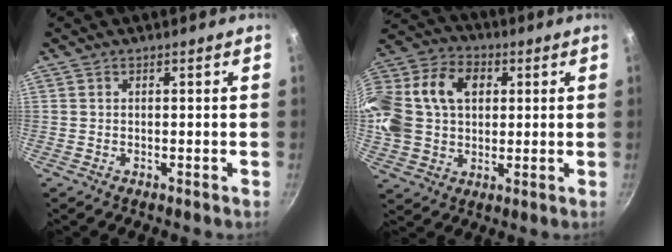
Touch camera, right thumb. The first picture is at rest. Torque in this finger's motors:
{"motor_torque": [-0.23, 1.73, 0.73, -0.52, 0.38]}